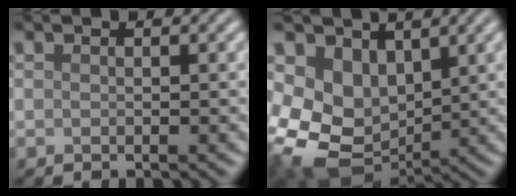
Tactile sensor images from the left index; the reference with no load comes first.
{"total": 7.8, "force": [0.8, 6.3, 4.7], "torque": [-0.099, -0.026, 0.023]}